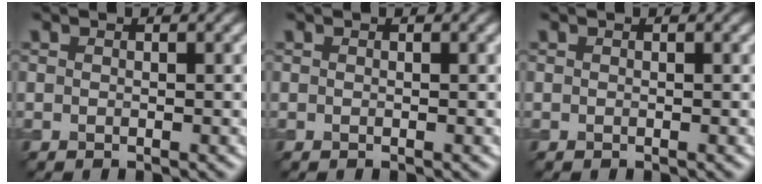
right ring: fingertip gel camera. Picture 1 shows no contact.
{"total": 0.0}
{"total": 0.0}